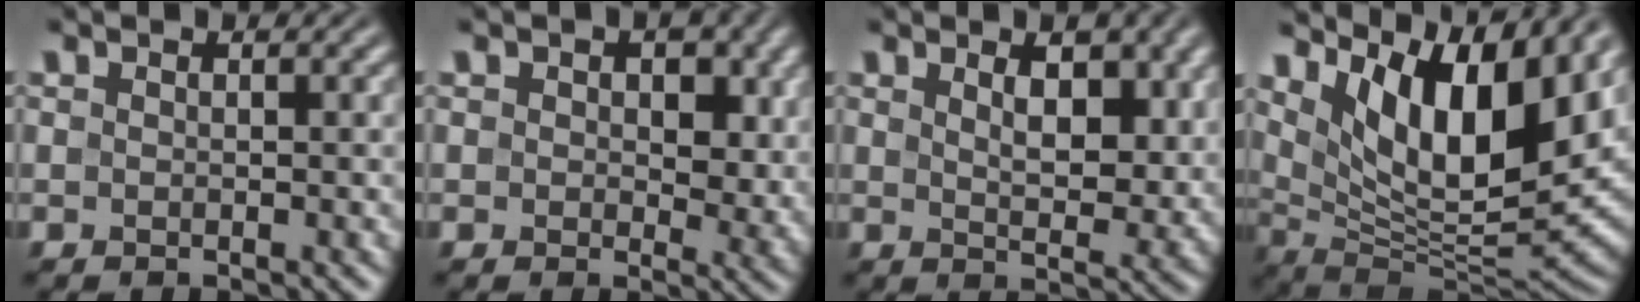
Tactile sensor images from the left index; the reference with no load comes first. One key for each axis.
{"total": 4.3, "fx": 1.1, "fy": 2.8, "fz": 3.1, "tx": -0.035, "ty": -0.008, "tz": 0.013}
{"total": 5.0, "fx": 2.0, "fy": 2.1, "fz": 4.0, "tx": -0.061, "ty": -0.006, "tz": 0.033}
{"total": 12.0, "fx": 6.1, "fy": 4.6, "fz": 9.3, "tx": -0.152, "ty": -0.003, "tz": 0.109}